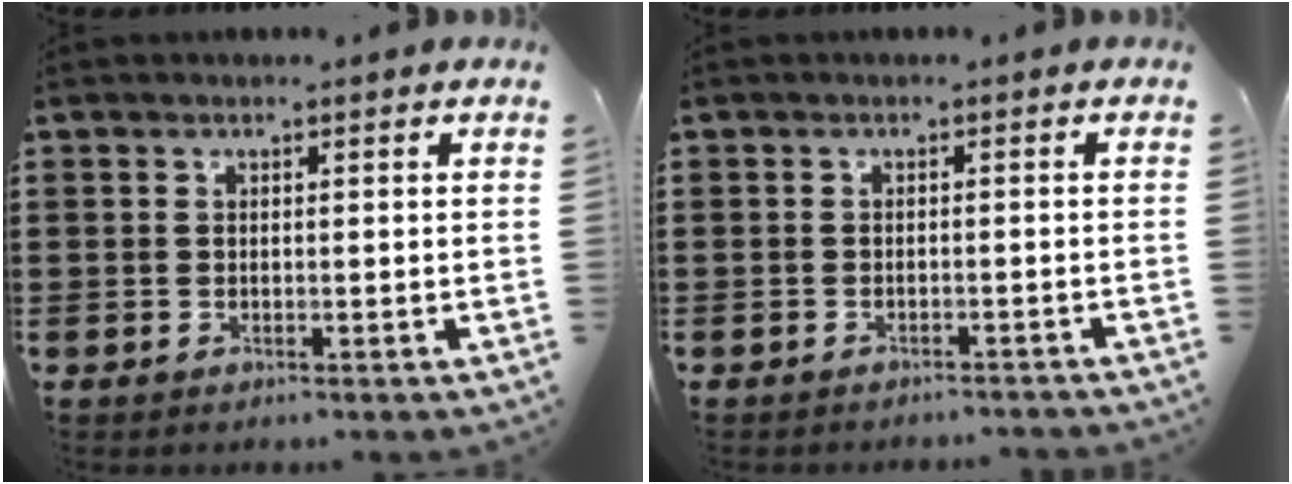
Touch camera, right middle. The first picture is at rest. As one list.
[{"total": 1.1, "force": [-1.1, -0.1, 0.0], "torque": [-0.004, -0.001, -0.022]}]